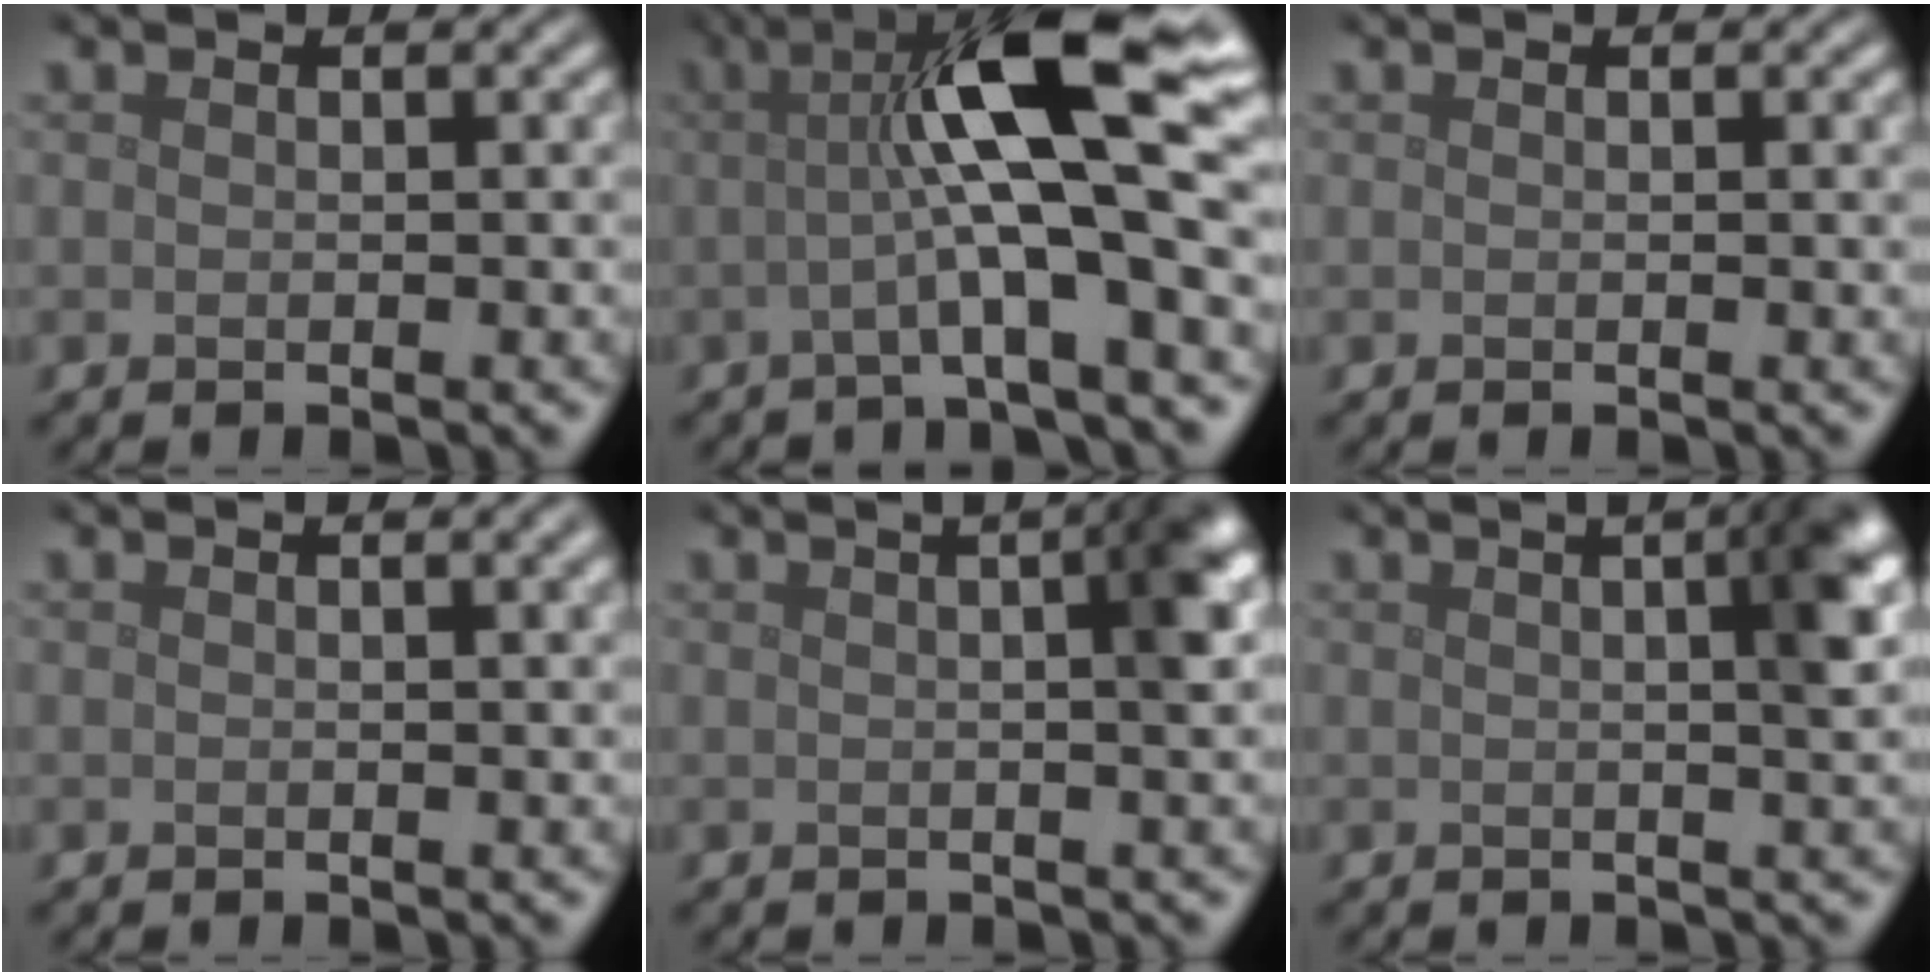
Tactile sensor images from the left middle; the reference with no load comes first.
{"total": 10.3, "force": [1.0, 1.8, 10.1], "torque": [-0.151, 0.011, 0.007]}
{"total": 0.0}
{"total": 1.9, "force": [0.9, 0.6, 1.5], "torque": [-0.014, 0.006, 0.013]}
{"total": 5.9, "force": [1.2, 2.2, 5.4], "torque": [-0.024, 0.030, 0.002]}
{"total": 6.5, "force": [1.5, 2.3, 5.9], "torque": [-0.026, 0.031, 0.005]}